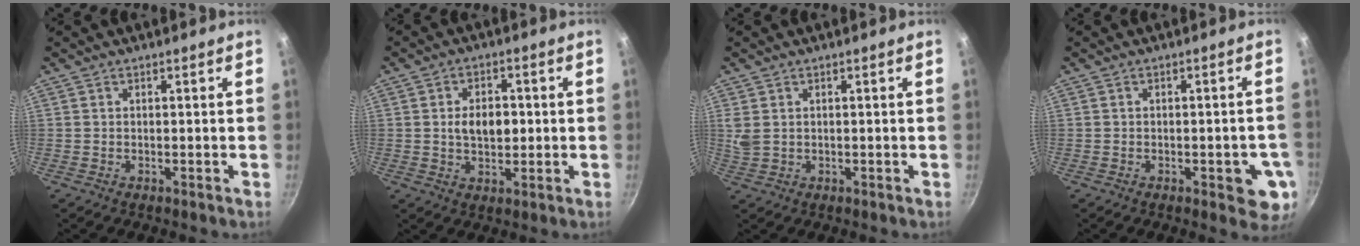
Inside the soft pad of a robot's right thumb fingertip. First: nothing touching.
{"total": 6.8, "force": [0.3, 4.4, 5.2], "torque": [-0.065, 0.005, 0.001]}
{"total": 2.3, "force": [0.6, 1.7, 1.5], "torque": [-0.028, 0.000, 0.017]}
{"total": 6.8, "force": [-2.0, 2.8, 5.9], "torque": [-0.051, 0.002, -0.023]}